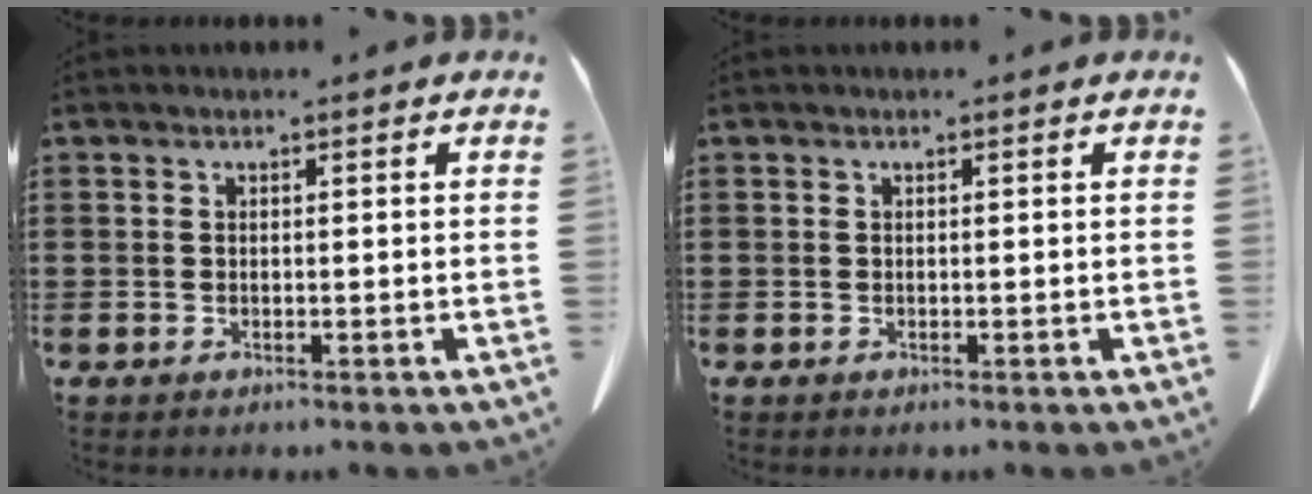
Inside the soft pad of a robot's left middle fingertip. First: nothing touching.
{"total": 0.0}